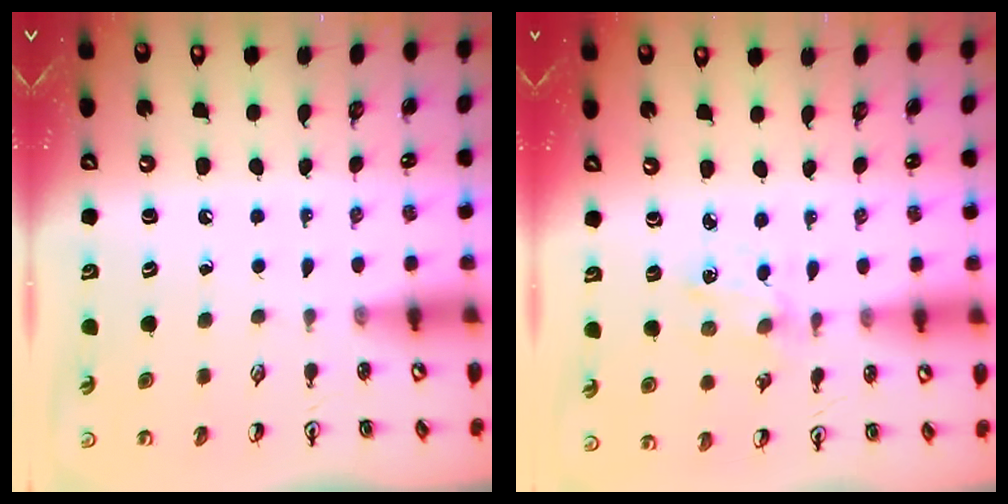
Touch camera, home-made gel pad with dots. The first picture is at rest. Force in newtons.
{"total": 0.8, "press": 0.7, "slide": 0.2}